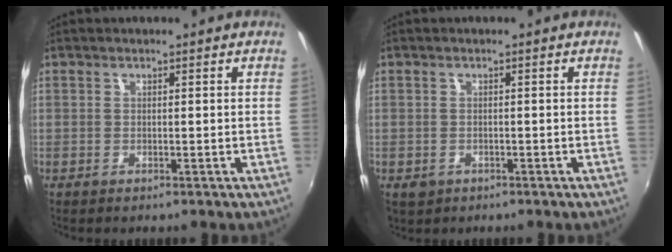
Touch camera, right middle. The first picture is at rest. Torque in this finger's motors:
{"motor_torque": [0.20, -0.21, 0.23, 0.05]}